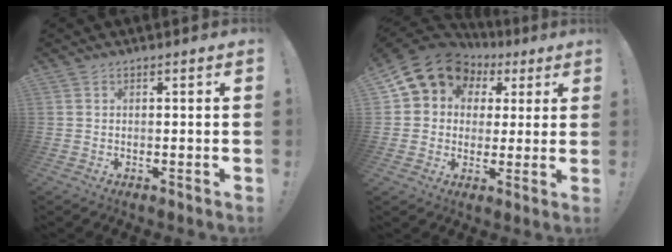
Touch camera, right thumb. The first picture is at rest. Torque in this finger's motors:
{"motor_torque": [0.71, 0.71, 0.46, -0.28, 0.06]}